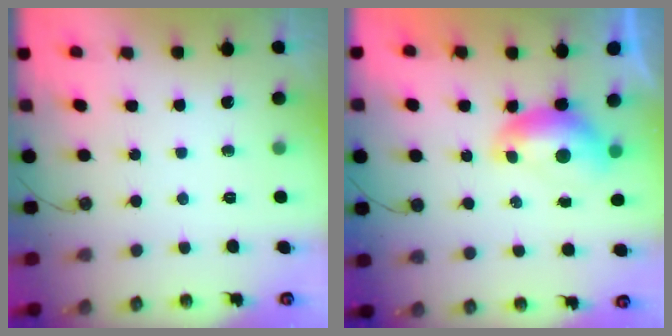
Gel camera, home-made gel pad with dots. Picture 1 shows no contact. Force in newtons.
{"total": 0.0}